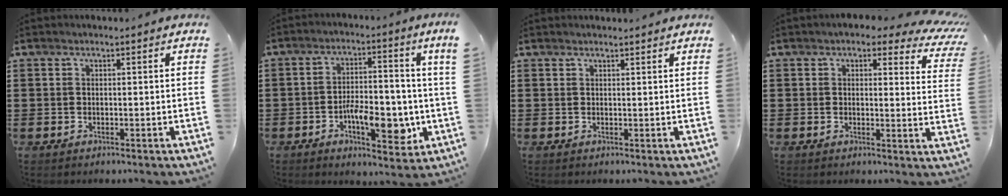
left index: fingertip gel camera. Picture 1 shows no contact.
{"total": 8.4, "force": [-2.3, 2.4, 7.7], "torque": [-0.139, 0.000, -0.041]}
{"total": 0.8, "force": [0.8, 0.2, -0.2], "torque": [0.000, -0.001, 0.016]}
{"total": 3.5, "force": [2.5, 1.9, 1.5], "torque": [-0.028, -0.009, 0.040]}